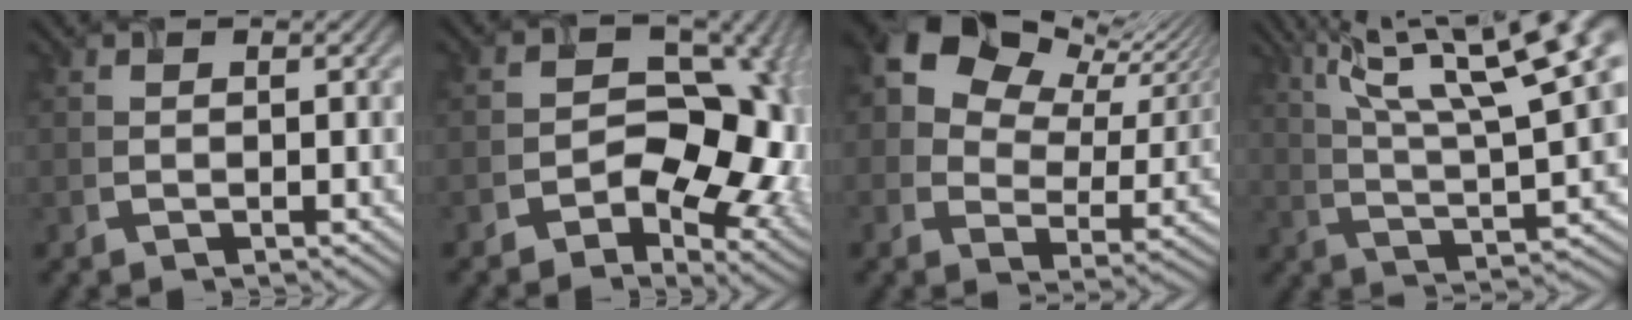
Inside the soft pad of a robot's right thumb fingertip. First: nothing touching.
{"total": 13.9, "force": [-2.1, 10.0, 9.5], "torque": [-0.089, -0.016, -0.014]}
{"total": 14.7, "force": [8.8, 8.7, 7.9], "torque": [-0.161, 0.030, 0.148]}
{"total": 16.8, "force": [8.5, 4.4, 13.9], "torque": [-0.234, 0.024, 0.146]}